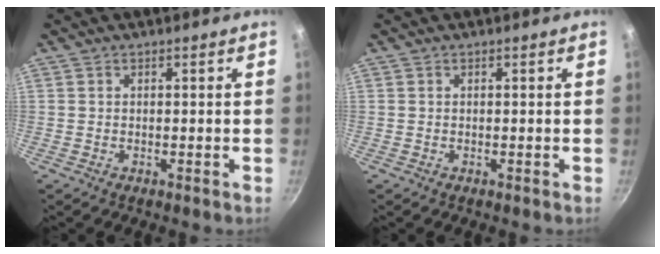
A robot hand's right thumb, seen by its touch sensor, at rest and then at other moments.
{"total": 0.0}